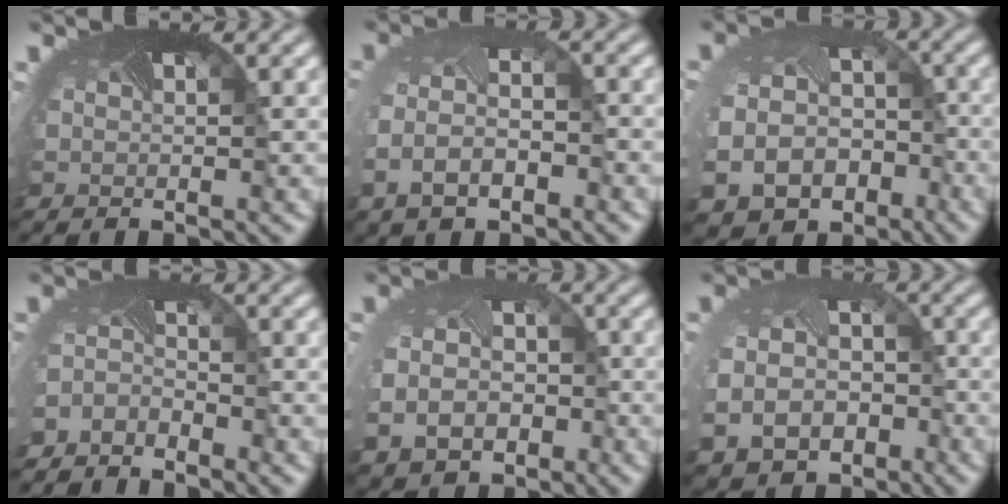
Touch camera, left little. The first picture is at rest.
{"total": 4.3, "force": [-1.4, 2.5, 3.2], "torque": [-0.084, -0.012, -0.033]}
{"total": 12.9, "force": [-6.1, 10.4, 4.6], "torque": [-0.109, -0.078, -0.077]}
{"total": 3.4, "force": [-3.3, 0.6, -0.5], "torque": [-0.013, -0.018, -0.067]}
{"total": 7.8, "force": [-2.8, 6.4, 3.5], "torque": [-0.072, -0.046, -0.035]}
{"total": 9.2, "force": [-4.0, 7.4, 3.9], "torque": [-0.091, -0.058, -0.049]}